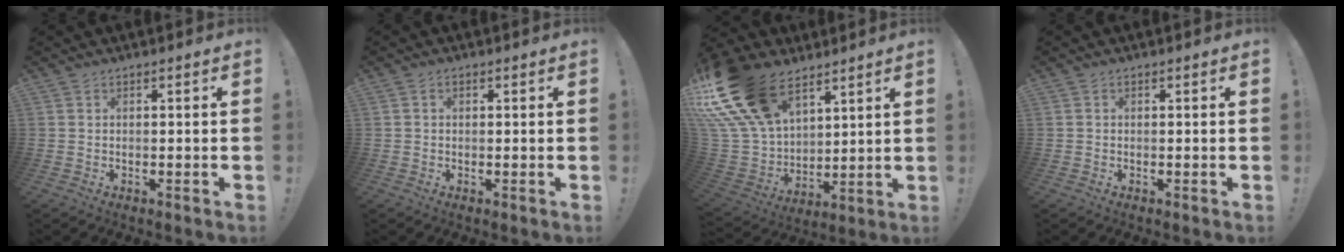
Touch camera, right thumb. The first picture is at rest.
{"total": 1.1, "force": [0.0, 0.9, 0.7], "torque": [-0.003, 0.000, -0.002]}
{"total": 25.1, "force": [14.4, 14.7, 14.3], "torque": [-0.299, -0.078, 0.285]}
{"total": 0.0}